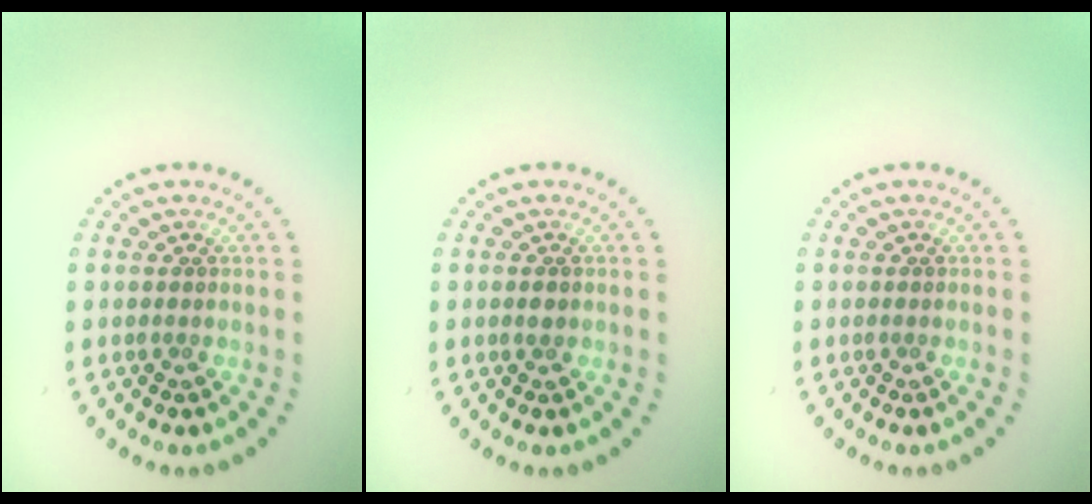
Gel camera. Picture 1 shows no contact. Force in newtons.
{"total": 0.9, "press": 0.9, "slide": 0.1}
{"total": 0.0}